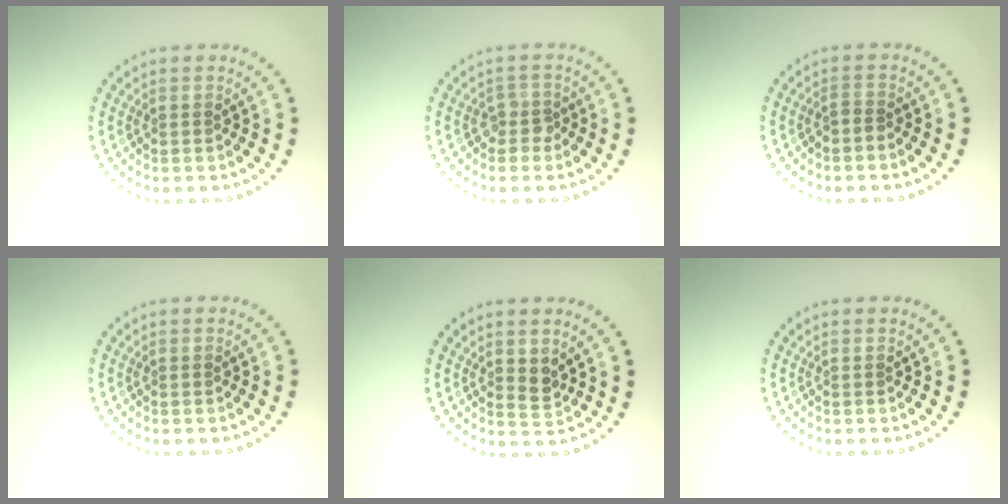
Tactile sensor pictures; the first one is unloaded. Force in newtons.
{"total": 1.4, "press": 1.2, "slide": 0.8}
{"total": 0.8, "press": 0.5, "slide": 0.7}
{"total": 0.0}
{"total": 1.2, "press": 1.1, "slide": 0.5}
{"total": 0.0}